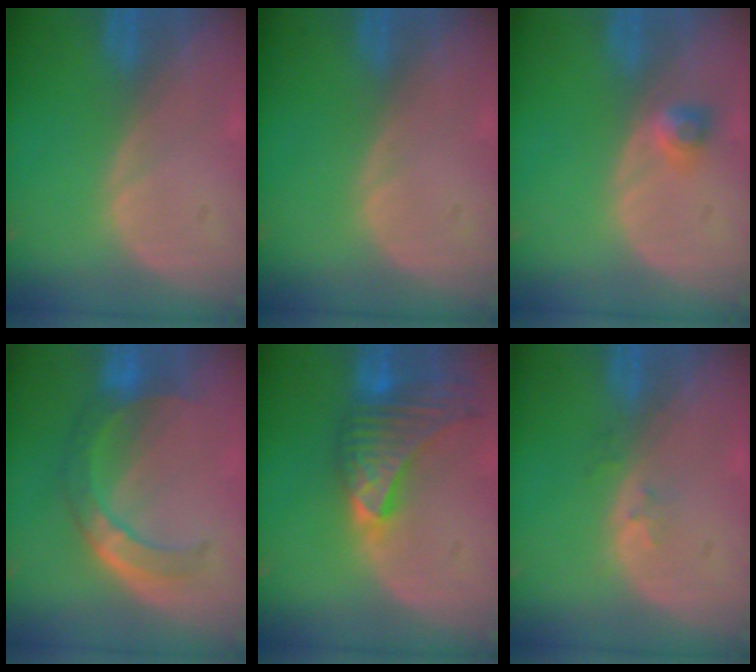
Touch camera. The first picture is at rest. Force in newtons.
{"total": 0.0}
{"total": 2.4, "press": 2.0, "slide": 1.3}
{"total": 6.8, "press": 6.6, "slide": 1.5}
{"total": 9.5, "press": 8.5, "slide": 4.3}
{"total": 1.6, "press": 1.2, "slide": 1.0}